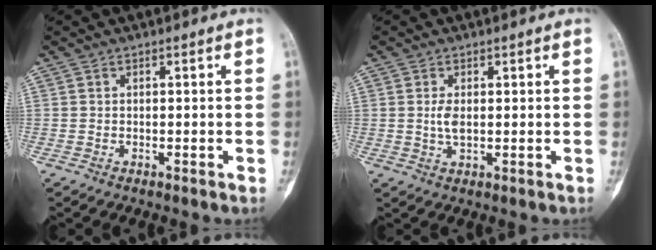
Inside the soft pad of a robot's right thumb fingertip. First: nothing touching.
{"total": 2.7, "force": [0.4, 1.4, 2.2], "torque": [-0.041, 0.001, 0.007]}